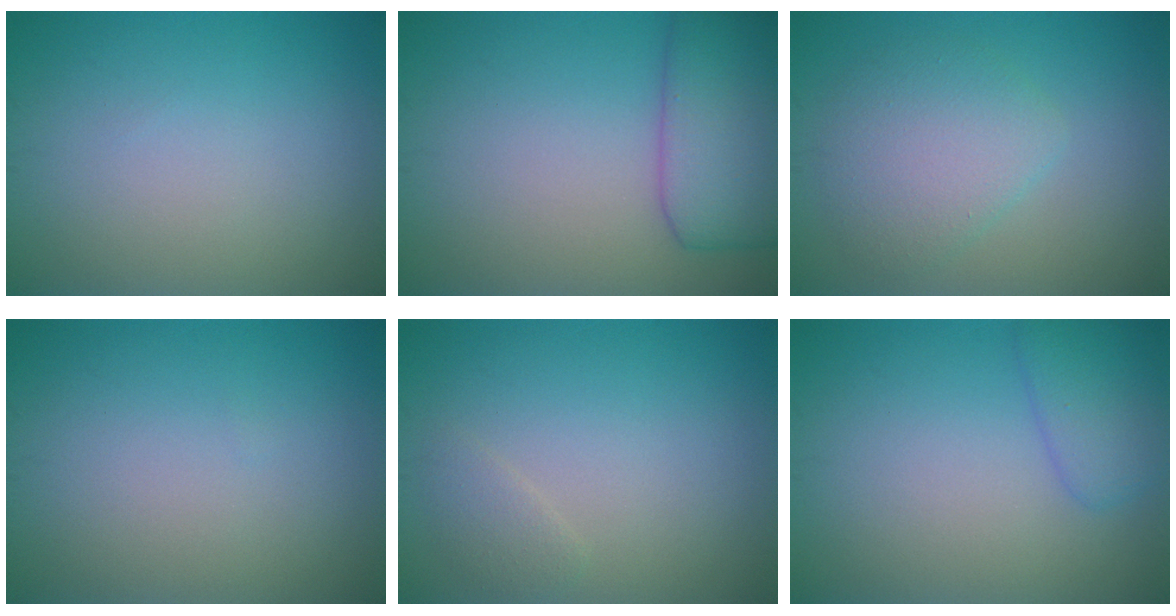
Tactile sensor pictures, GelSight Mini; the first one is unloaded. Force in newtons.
{"total": 6.0, "press": 6.0, "slide": 0.1}
{"total": 3.9, "press": 3.9, "slide": 0.2}
{"total": 0.0}
{"total": 1.2, "press": 1.2, "slide": 0.1}
{"total": 2.7, "press": 2.7, "slide": 0.2}